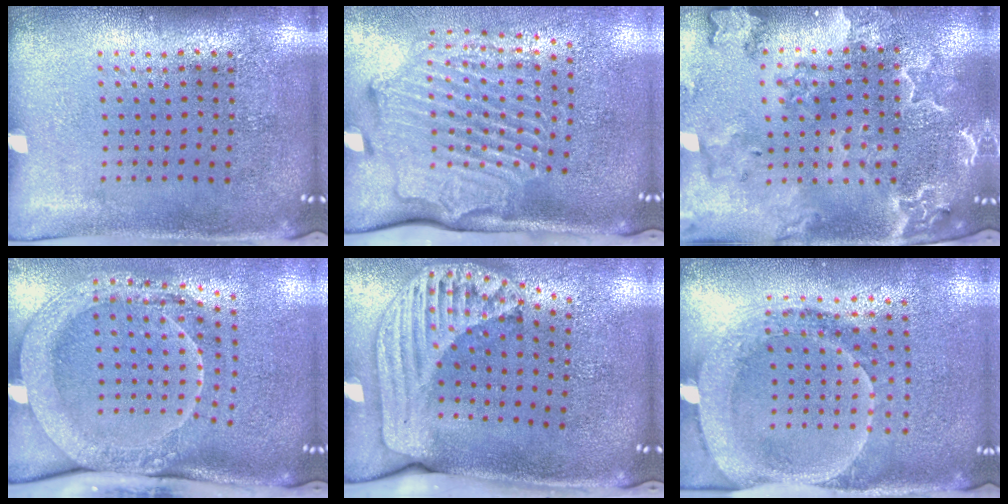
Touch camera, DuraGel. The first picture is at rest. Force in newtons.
{"total": 3.0, "press": 2.3, "slide": 2.0}
{"total": 3.2, "press": 2.9, "slide": 1.3}
{"total": 2.1, "press": 2.0, "slide": 0.8}
{"total": 2.4, "press": 1.7, "slide": 1.7}
{"total": 1.8, "press": 1.6, "slide": 0.7}